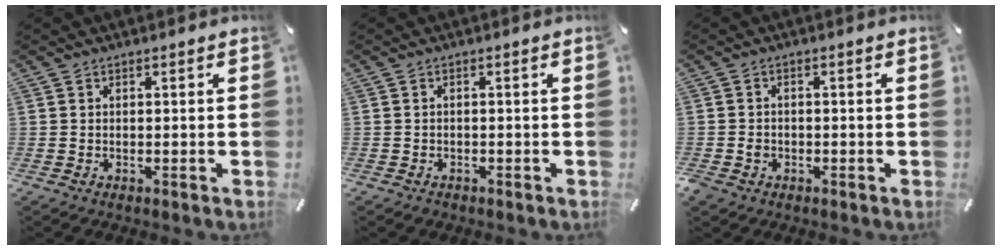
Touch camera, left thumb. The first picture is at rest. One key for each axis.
{"total": 0.9, "fx": -0.7, "fy": 0.6, "fz": 0.2, "tx": -0.005, "ty": 0.003, "tz": -0.017}
{"total": 2.3, "fx": -1.0, "fy": 1.9, "fz": 0.7, "tx": -0.013, "ty": 0.004, "tz": -0.021}